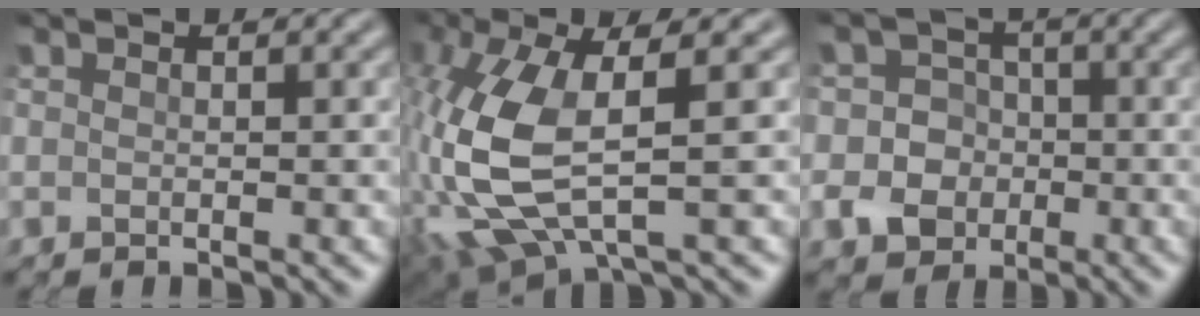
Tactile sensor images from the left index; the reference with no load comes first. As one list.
[{"total": 10.2, "force": [-0.6, 4.3, 9.3], "torque": [-0.242, -0.022, -0.003]}, {"total": 6.2, "force": [-1.6, 5.8, 1.8], "torque": [-0.028, 0.012, -0.049]}]